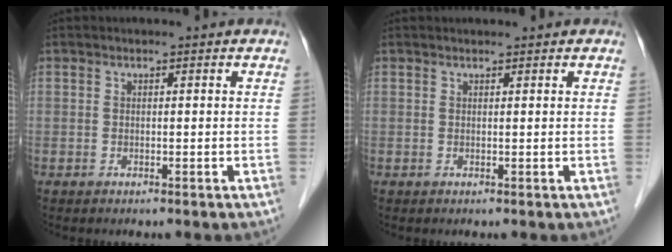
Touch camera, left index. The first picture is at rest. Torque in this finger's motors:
{"motor_torque": [-0.09, 0.04, -0.36, -0.01]}